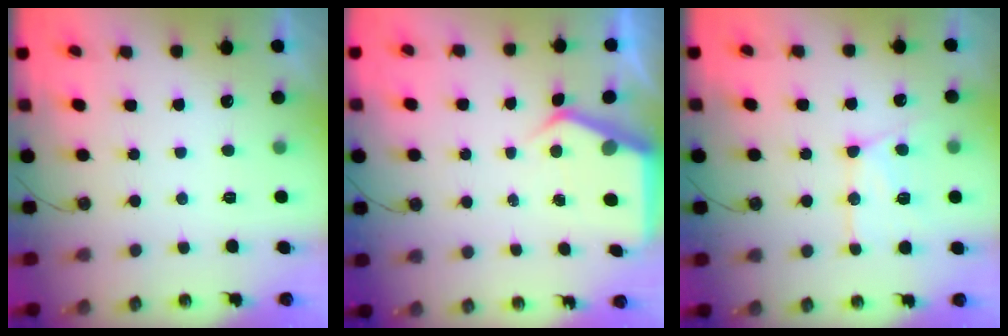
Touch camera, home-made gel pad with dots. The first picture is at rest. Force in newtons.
{"total": 4.9, "press": 4.9, "slide": 0.4}
{"total": 14.7, "press": 14.6, "slide": 1.5}